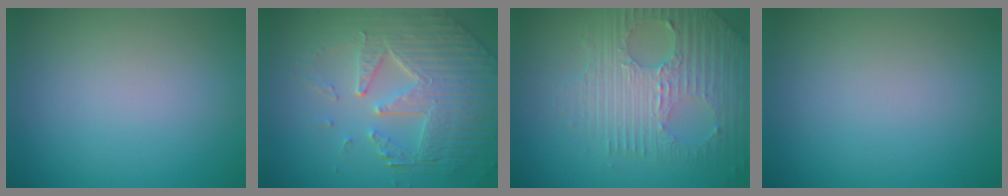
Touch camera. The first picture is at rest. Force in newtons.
{"total": 7.9, "press": 5.6, "slide": 5.5}
{"total": 6.6, "press": 4.5, "slide": 4.9}
{"total": 0.0}